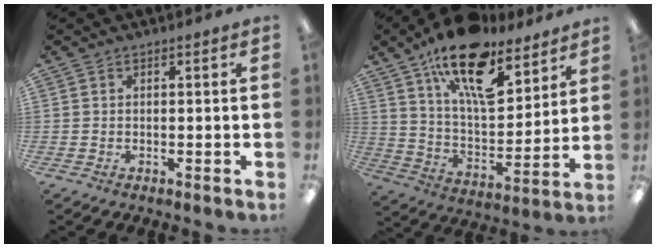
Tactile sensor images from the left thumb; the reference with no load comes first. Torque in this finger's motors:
{"motor_torque": [0.52, 0.59, 1.40, -1.37, 0.60]}